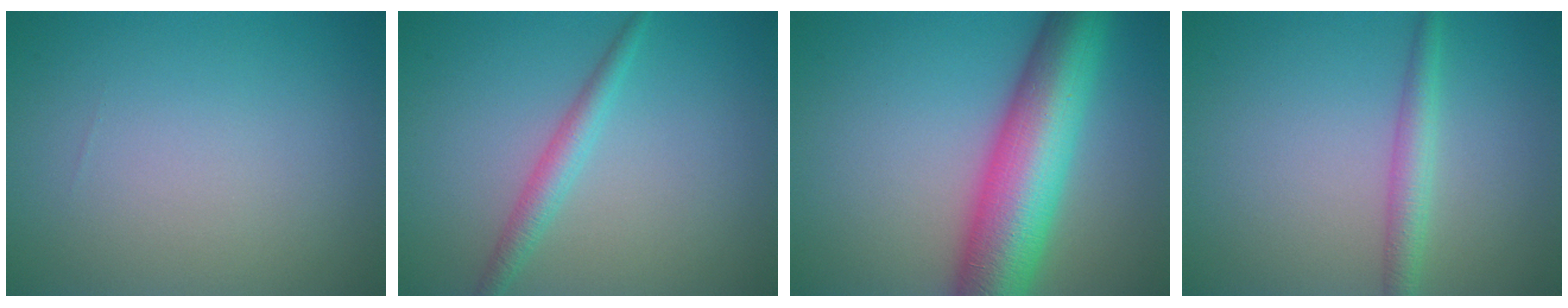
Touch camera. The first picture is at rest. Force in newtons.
{"total": 2.2, "press": 2.2, "slide": 0.1}
{"total": 11.2, "press": 11.2, "slide": 0.3}
{"total": 2.3, "press": 2.3, "slide": 0.0}